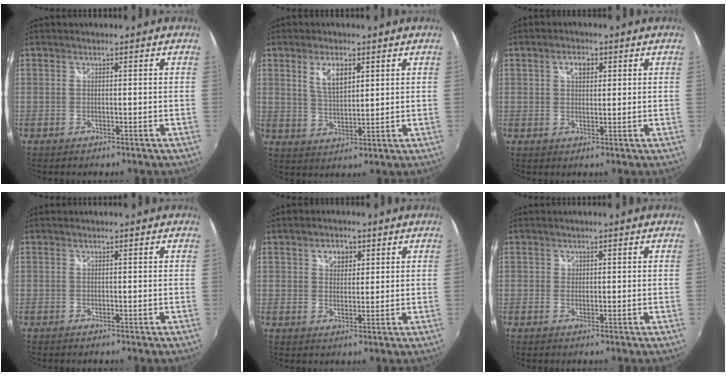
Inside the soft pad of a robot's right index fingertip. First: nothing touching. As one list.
[{"total": 5.9, "force": [2.6, 2.6, 4.6], "torque": [-0.082, 0.005, 0.054]}, {"total": 3.2, "force": [1.2, 2.0, 2.2], "torque": [-0.032, 0.008, 0.019]}, {"total": 0.0}, {"total": 3.8, "force": [1.7, 2.8, 1.9], "torque": [-0.022, 0.009, 0.030]}, {"total": 0.8, "force": [0.1, 0.8, 0.1], "torque": [0.002, 0.001, -0.001]}]